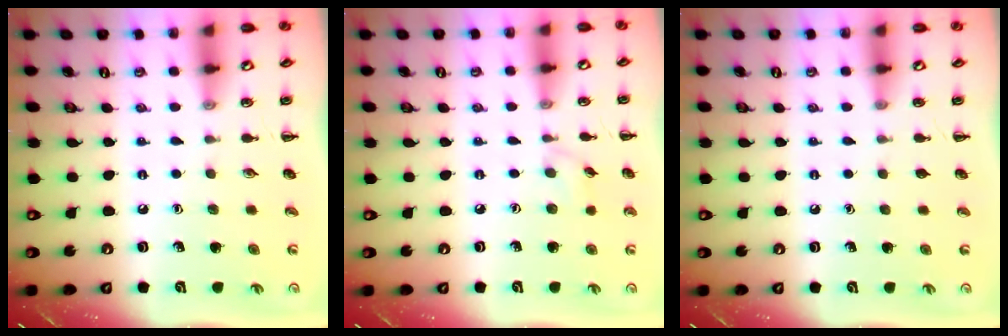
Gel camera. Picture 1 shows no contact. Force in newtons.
{"total": 3.4, "press": 3.3, "slide": 0.9}
{"total": 0.6, "press": 0.6, "slide": 0.1}